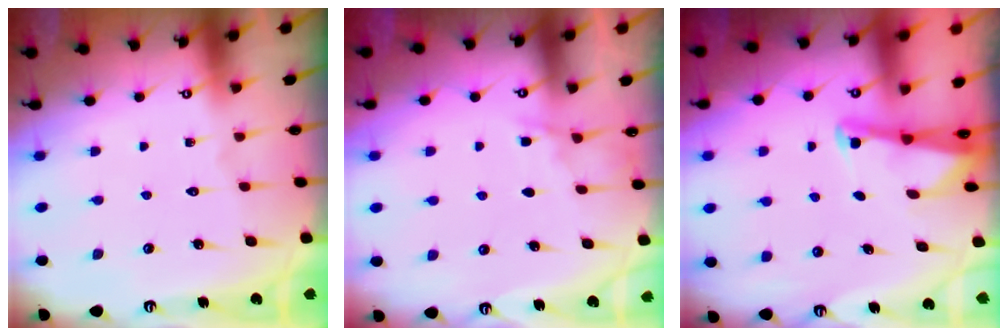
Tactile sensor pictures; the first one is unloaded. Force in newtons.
{"total": 4.7, "press": 4.7, "slide": 0.6}
{"total": 2.2, "press": 2.2, "slide": 0.3}